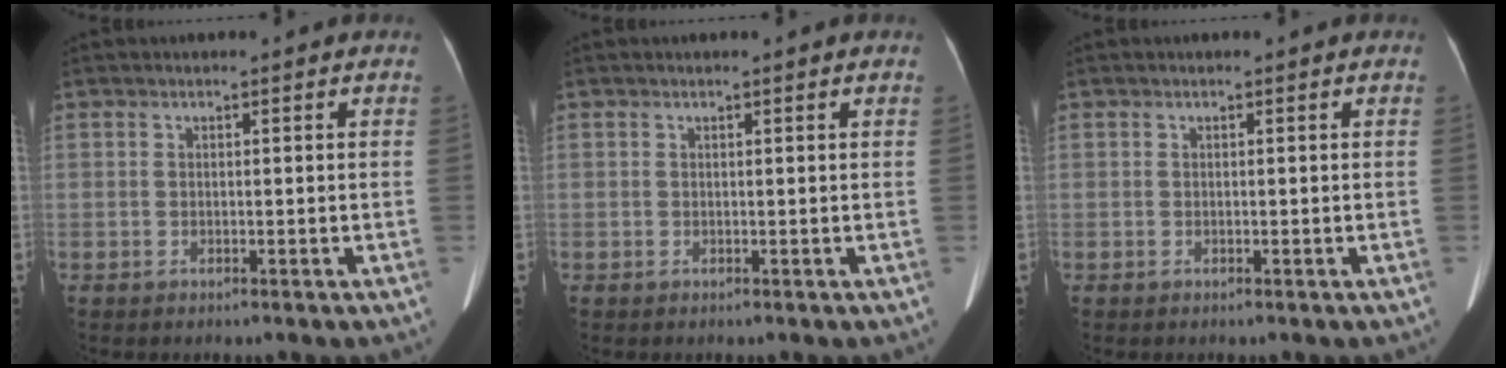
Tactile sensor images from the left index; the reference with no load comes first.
{"total": 0.6, "force": [0.6, 0.2, 0.2], "torque": [-0.006, -0.001, 0.002]}
{"total": 0.0}